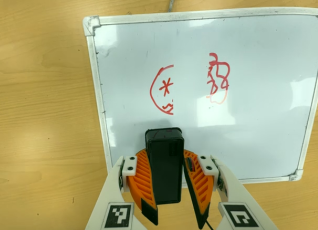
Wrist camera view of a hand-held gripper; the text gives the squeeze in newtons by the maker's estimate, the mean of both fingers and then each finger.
{"total": 9.9, "left": 9.5, "right": 10.2}